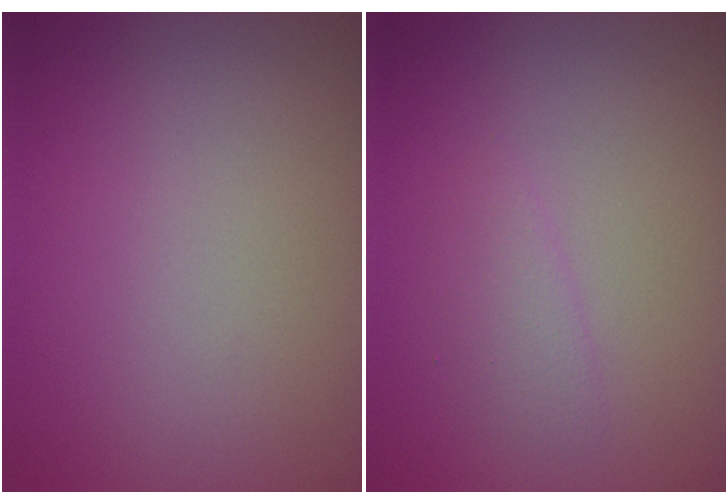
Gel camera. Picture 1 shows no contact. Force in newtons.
{"total": 1.3, "press": 1.3, "slide": 0.1}